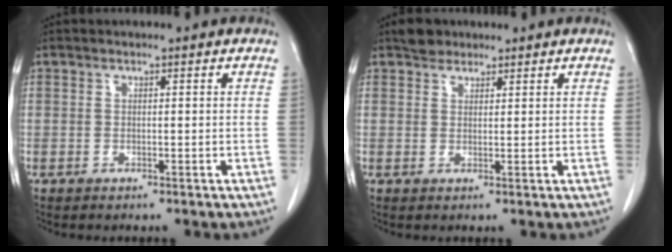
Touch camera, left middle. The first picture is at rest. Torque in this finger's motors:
{"motor_torque": [0.24, -0.24, 0.00, 0.00]}